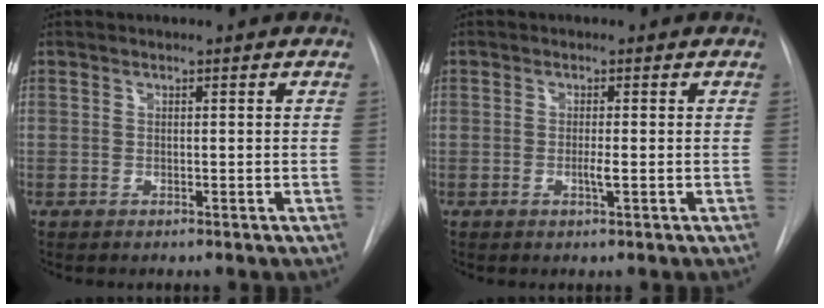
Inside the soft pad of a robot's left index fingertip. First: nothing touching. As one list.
[{"total": 1.4, "force": [-0.3, -0.1, 1.4], "torque": [-0.027, -0.002, -0.007]}]